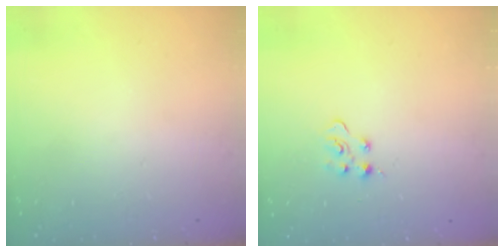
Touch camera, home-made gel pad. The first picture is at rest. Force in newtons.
{"total": 2.9, "press": 2.9, "slide": 0.3}